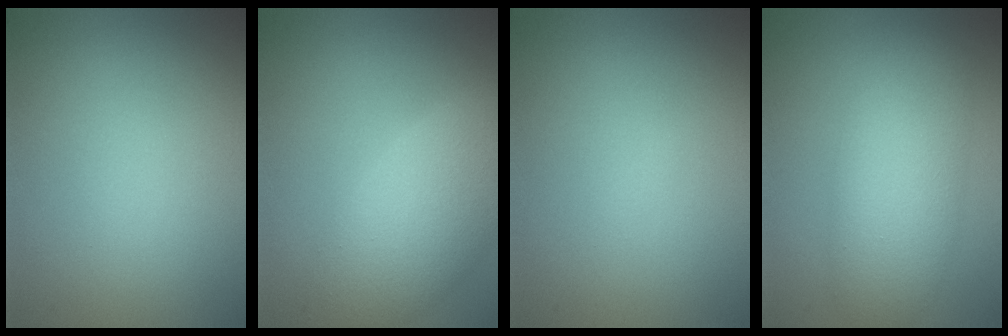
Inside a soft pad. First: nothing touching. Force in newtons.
{"total": 6.2, "press": 6.1, "slide": 0.7}
{"total": 0.0}
{"total": 5.4, "press": 5.4, "slide": 0.2}